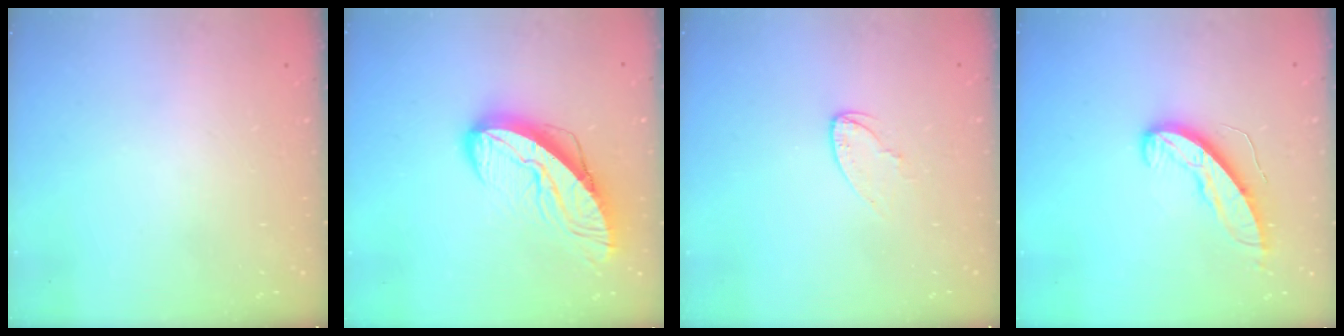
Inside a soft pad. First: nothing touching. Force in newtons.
{"total": 12.4, "press": 12.4, "slide": 1.1}
{"total": 4.7, "press": 4.7, "slide": 0.4}
{"total": 9.5, "press": 9.5, "slide": 0.3}